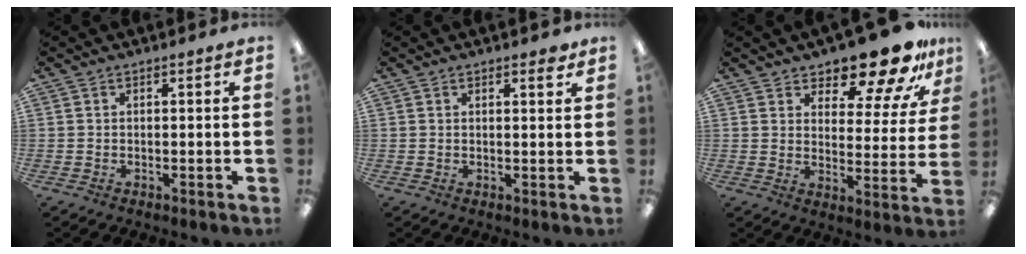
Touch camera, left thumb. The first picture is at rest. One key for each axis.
{"total": 1.9, "fx": 1.5, "fy": 0.6, "fz": 0.9, "tx": -0.004, "ty": -0.006, "tz": 0.024}
{"total": 14.7, "fx": 12.4, "fy": 4.8, "fz": 6.1, "tx": -0.089, "ty": -0.098, "tz": 0.212}